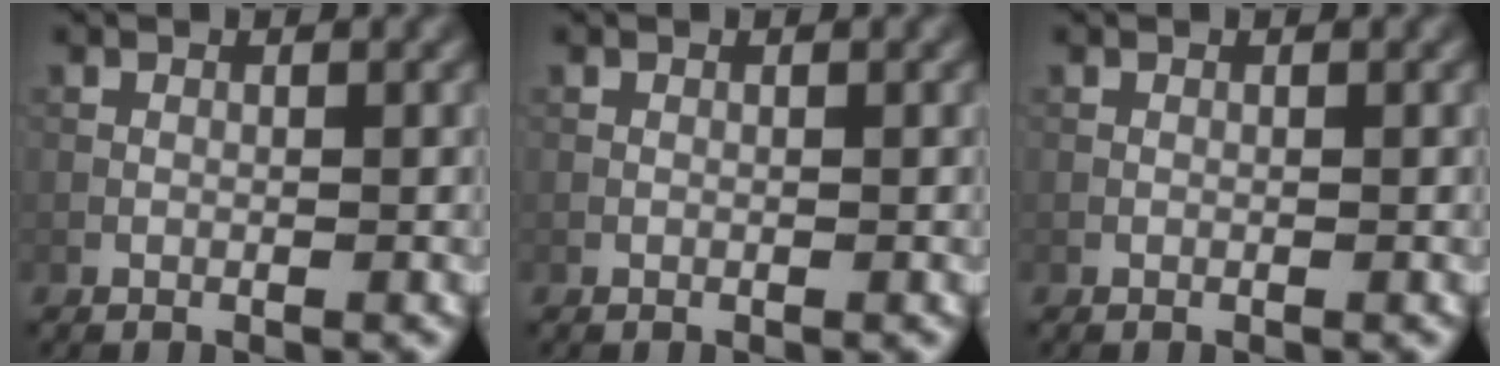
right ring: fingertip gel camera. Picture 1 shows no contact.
{"total": 0.0}
{"total": 0.0}